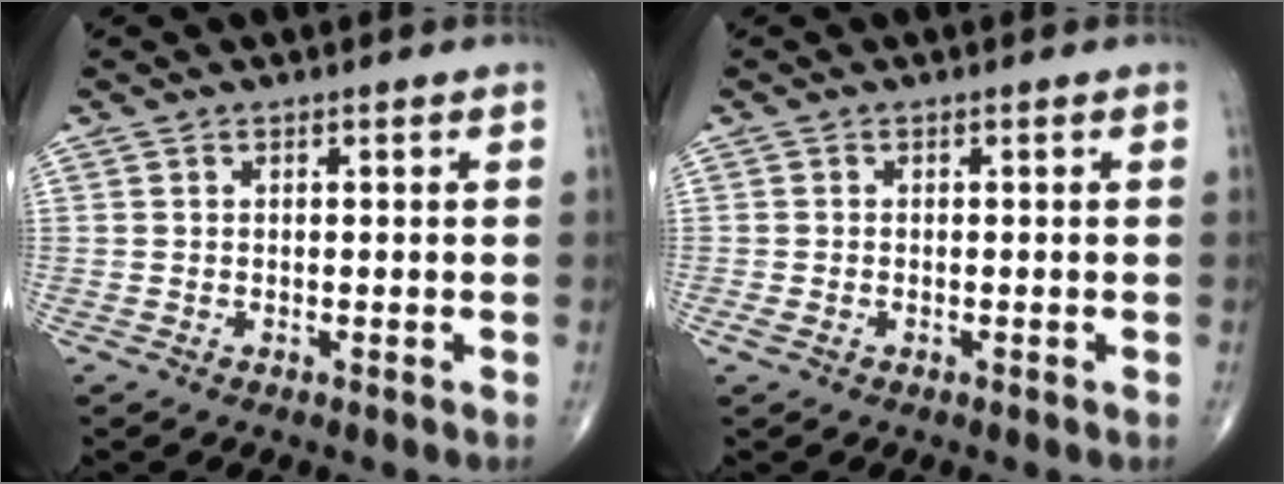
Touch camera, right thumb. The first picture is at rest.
{"total": 1.3, "force": [-0.5, 0.7, 0.9], "torque": [-0.027, -0.002, -0.010]}